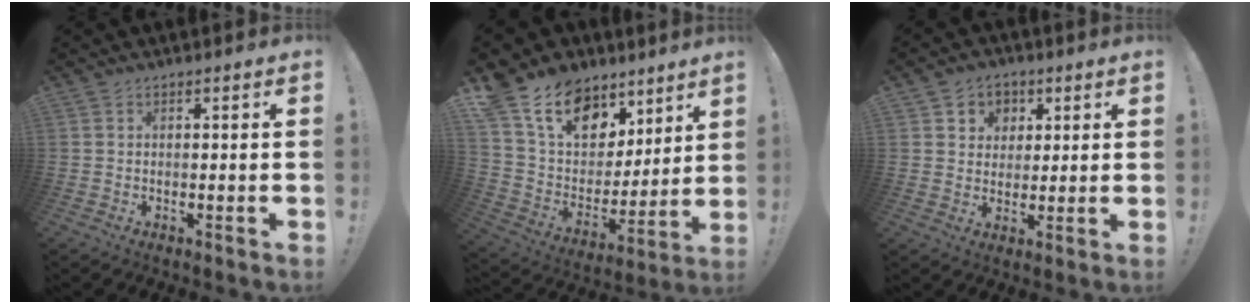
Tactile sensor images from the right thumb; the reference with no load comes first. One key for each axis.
{"total": 17.7, "fx": 11.9, "fy": 11.4, "fz": 6.3, "tx": -0.119, "ty": -0.079, "tz": 0.241}
{"total": 6.3, "fx": 1.8, "fy": 5.9, "fz": 0.9, "tx": -0.007, "ty": -0.013, "tz": 0.036}